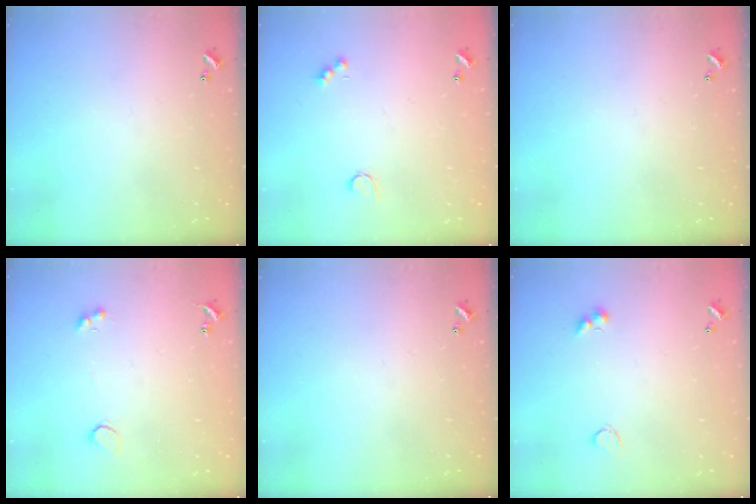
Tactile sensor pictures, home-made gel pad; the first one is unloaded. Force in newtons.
{"total": 2.6, "press": 2.5, "slide": 0.5}
{"total": 0.0}
{"total": 2.1, "press": 1.9, "slide": 1.0}
{"total": 0.0}
{"total": 3.7, "press": 3.7, "slide": 0.7}